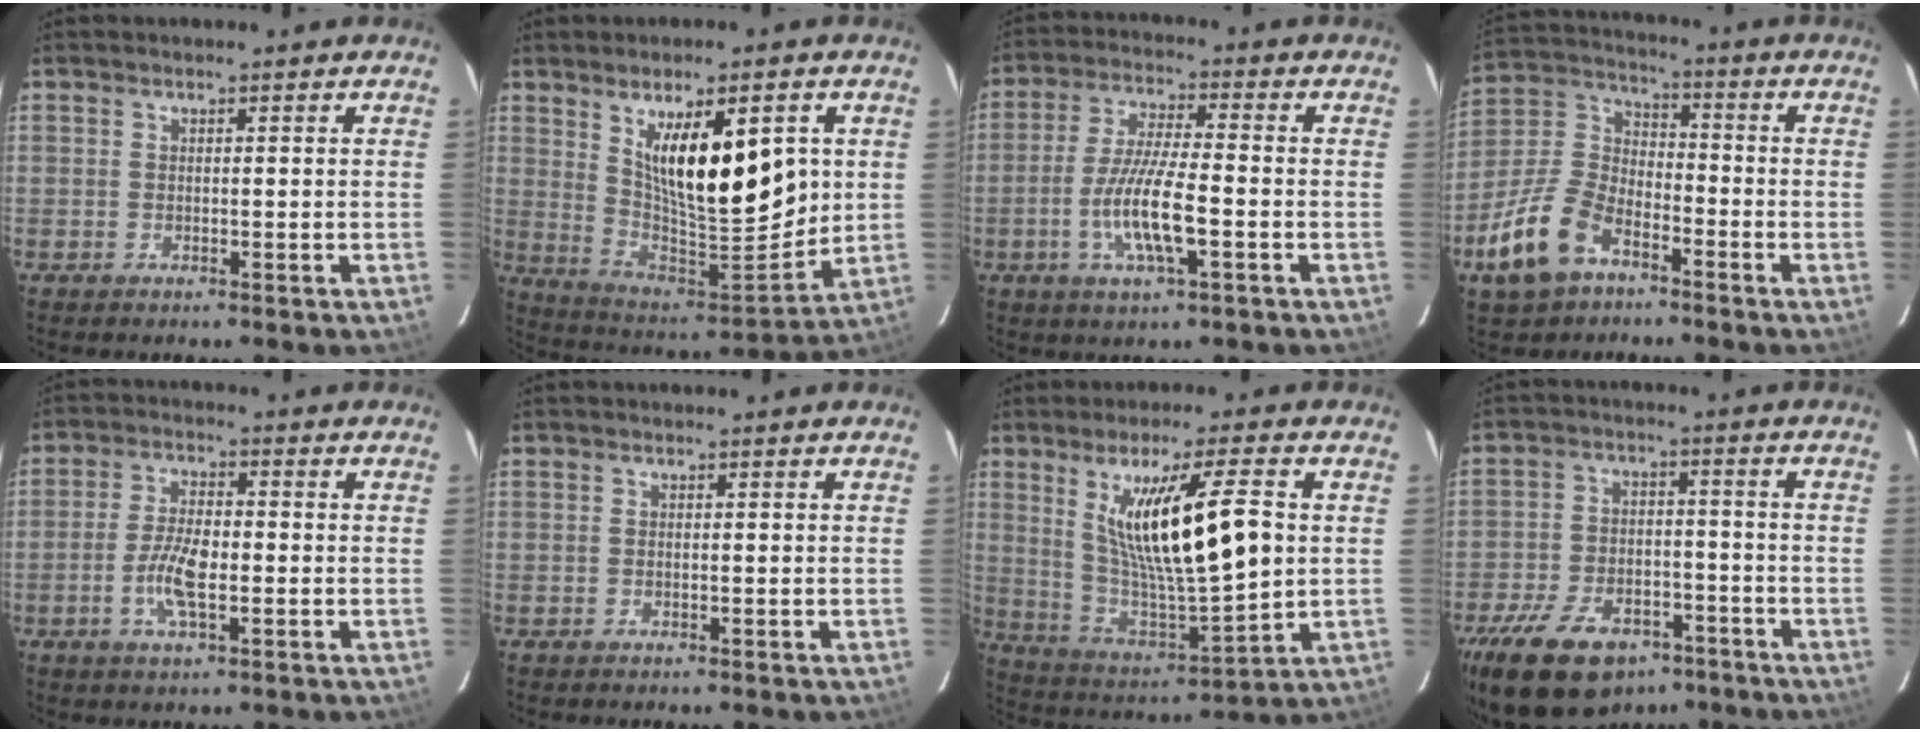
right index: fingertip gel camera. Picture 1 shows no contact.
{"total": 18.6, "force": [5.2, 6.8, 16.6], "torque": [-0.261, -0.020, 0.107]}
{"total": 10.4, "force": [-3.3, 1.7, 9.7], "torque": [-0.194, -0.009, -0.063]}
{"total": 13.7, "force": [-7.8, 7.6, 8.5], "torque": [-0.198, 0.012, -0.149]}
{"total": 6.8, "force": [-1.9, 2.4, 6.0], "torque": [-0.126, 0.000, -0.039]}
{"total": 0.0}
{"total": 18.2, "force": [3.6, 3.1, 17.5], "torque": [-0.296, -0.020, 0.086]}
{"total": 18.8, "force": [-12.1, 10.6, 9.7], "torque": [-0.219, -0.007, -0.186]}